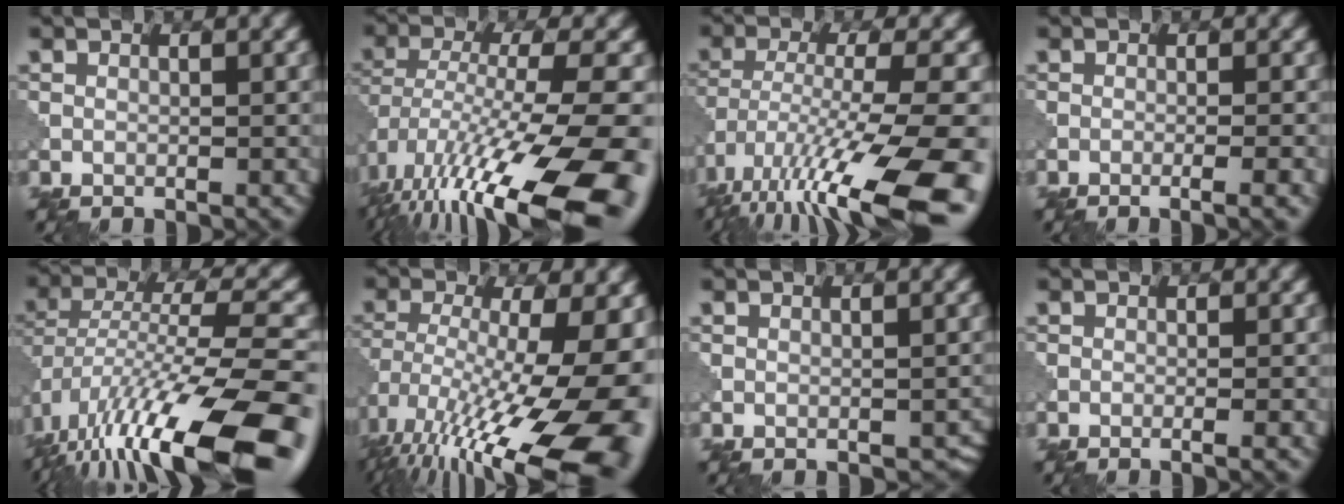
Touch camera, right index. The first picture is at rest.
{"total": 16.8, "force": [-7.9, 5.0, 13.9], "torque": [-0.248, -0.017, -0.114]}
{"total": 14.8, "force": [-8.6, 3.3, 11.6], "torque": [-0.223, -0.019, -0.132]}
{"total": 3.1, "force": [-1.0, 1.0, 2.7], "torque": [-0.019, 0.009, -0.026]}
{"total": 15.6, "force": [-8.3, 4.5, 12.5], "torque": [-0.222, 0.012, -0.141]}
{"total": 19.1, "force": [-7.2, 7.0, 16.2], "torque": [-0.255, -0.029, -0.092]}
{"total": 1.4, "force": [-0.3, 1.0, 1.0], "torque": [-0.018, -0.010, 0.000]}
{"total": 1.4, "force": [-0.4, 0.3, 1.3], "torque": [-0.014, -0.002, -0.012]}